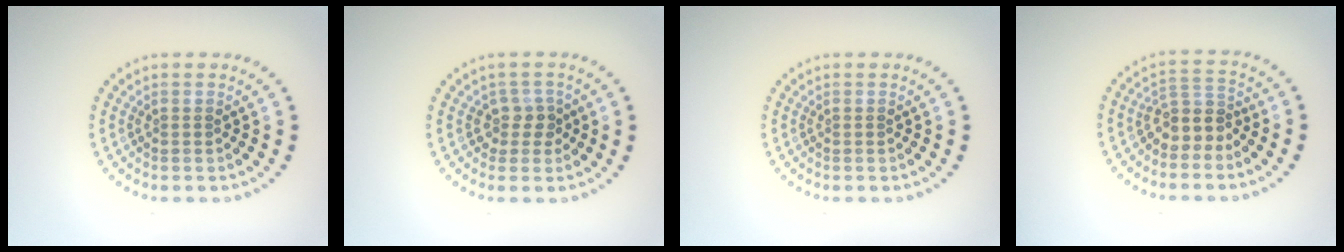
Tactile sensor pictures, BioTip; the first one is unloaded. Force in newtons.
{"total": 1.8, "press": 1.4, "slide": 1.1}
{"total": 0.0}
{"total": 2.8, "press": 2.3, "slide": 1.6}